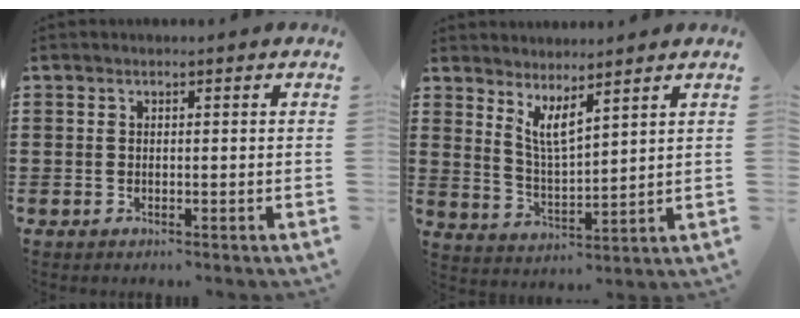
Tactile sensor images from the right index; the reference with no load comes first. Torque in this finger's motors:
{"motor_torque": [0.03, 0.29, 0.13, 0.03]}